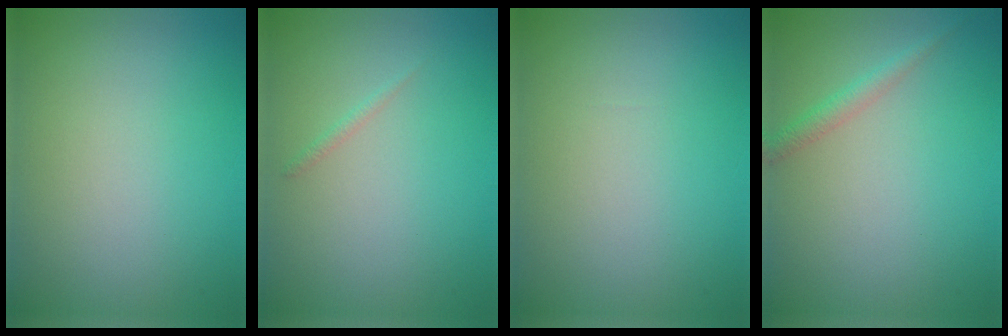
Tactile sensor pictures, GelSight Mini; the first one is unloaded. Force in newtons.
{"total": 0.5, "press": 0.5, "slide": 0.0}
{"total": 0.0}
{"total": 1.5, "press": 1.5, "slide": 0.0}